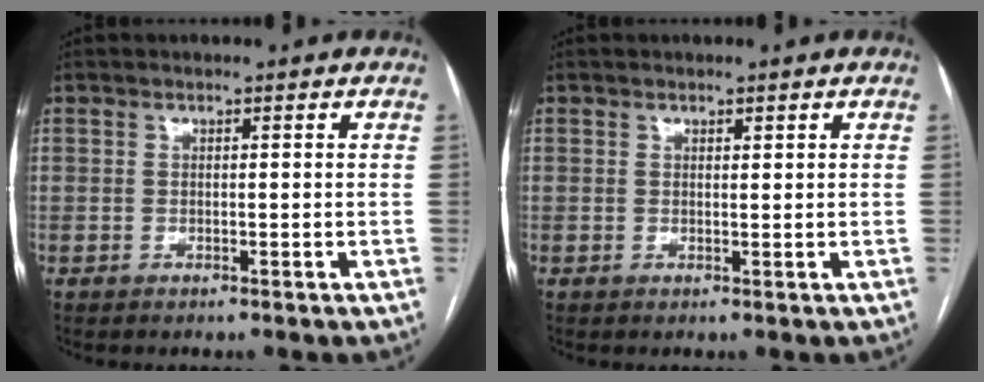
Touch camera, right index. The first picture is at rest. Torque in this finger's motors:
{"motor_torque": [-0.27, 0.27, 0.01, -0.01]}